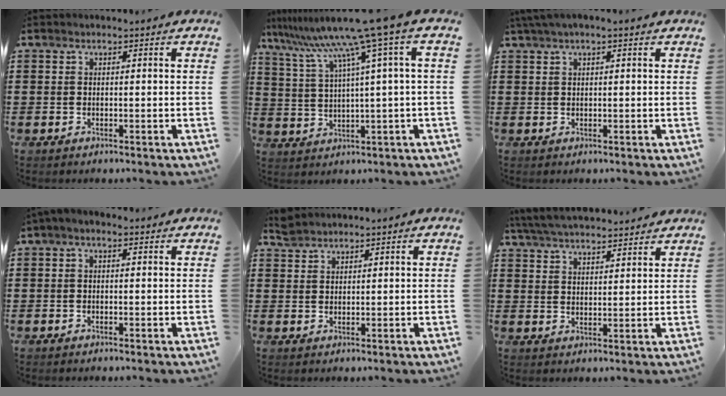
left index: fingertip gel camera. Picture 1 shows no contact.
{"total": 9.8, "force": [5.9, -1.8, 7.6], "torque": [-0.167, -0.038, 0.088]}
{"total": 1.6, "force": [0.9, 0.2, 1.3], "torque": [-0.025, 0.003, 0.016]}
{"total": 1.0, "force": [-0.5, 0.3, 0.8], "torque": [-0.014, 0.000, -0.009]}
{"total": 2.1, "force": [2.1, 0.4, 0.3], "torque": [-0.012, 0.001, 0.041]}
{"total": 5.0, "force": [4.9, 0.3, 1.3], "torque": [-0.042, -0.016, 0.088]}